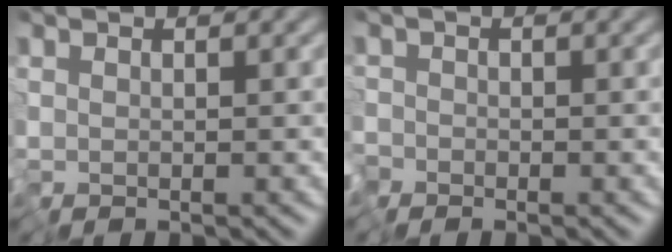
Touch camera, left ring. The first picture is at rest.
{"total": 1.5, "force": [-1.2, 0.9, 0.0], "torque": [-0.002, -0.007, -0.027]}